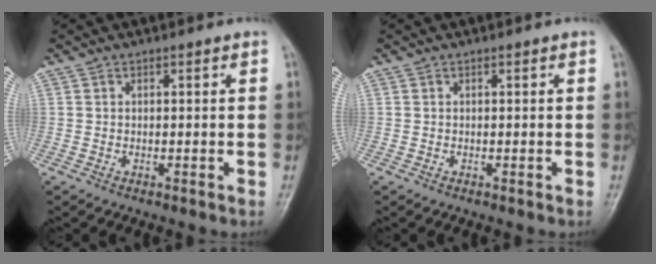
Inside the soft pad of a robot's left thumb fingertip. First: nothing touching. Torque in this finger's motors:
{"motor_torque": [0.00, 0.00, 0.00, 0.00, 0.00]}